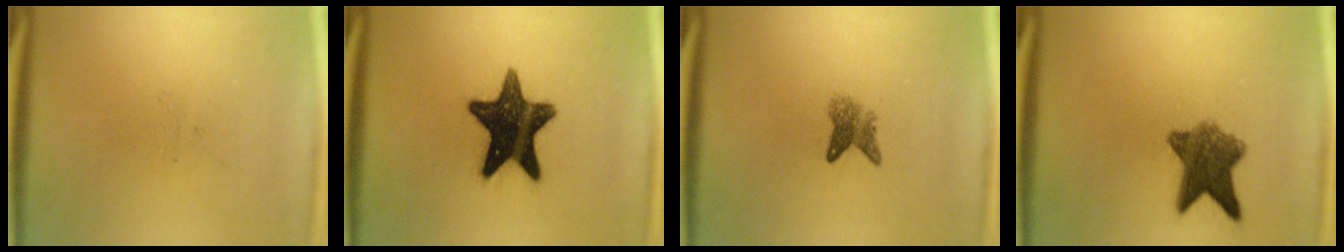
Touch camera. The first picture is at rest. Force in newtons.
{"total": 15.1}
{"total": 2.6}
{"total": 7.8}